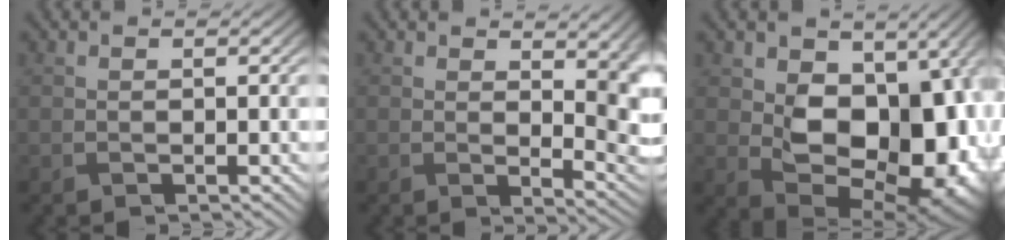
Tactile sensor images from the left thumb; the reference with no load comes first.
{"total": 6.8, "force": [2.0, 3.2, 5.7], "torque": [-0.072, -0.014, 0.046]}
{"total": 16.2, "force": [-0.2, 10.7, 12.1], "torque": [-0.149, -0.032, 0.021]}